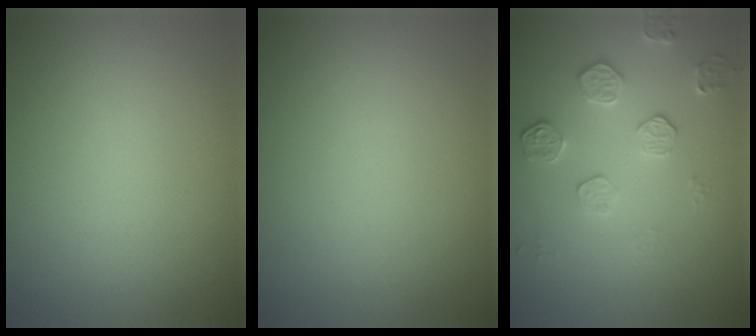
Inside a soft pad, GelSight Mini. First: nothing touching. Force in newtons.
{"total": 0.0}
{"total": 2.1, "press": 1.5, "slide": 1.4}